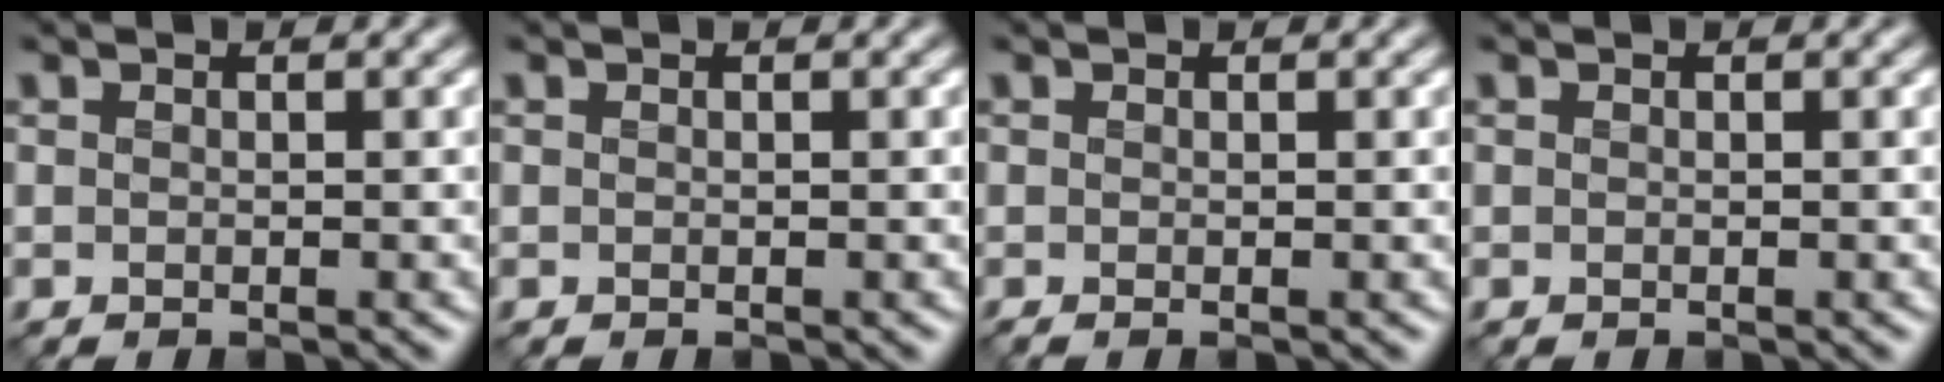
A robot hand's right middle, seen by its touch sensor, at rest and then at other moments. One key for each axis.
{"total": 0.0}
{"total": 0.0}
{"total": 0.0}